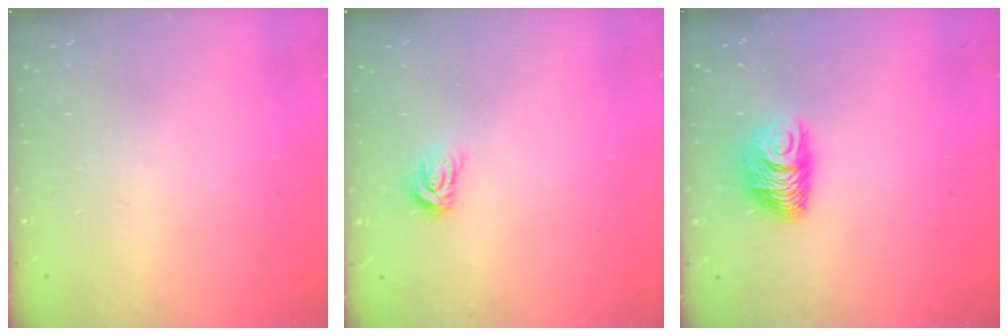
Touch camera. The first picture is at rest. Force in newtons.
{"total": 3.7, "press": 3.6, "slide": 0.6}
{"total": 9.5, "press": 9.4, "slide": 0.8}